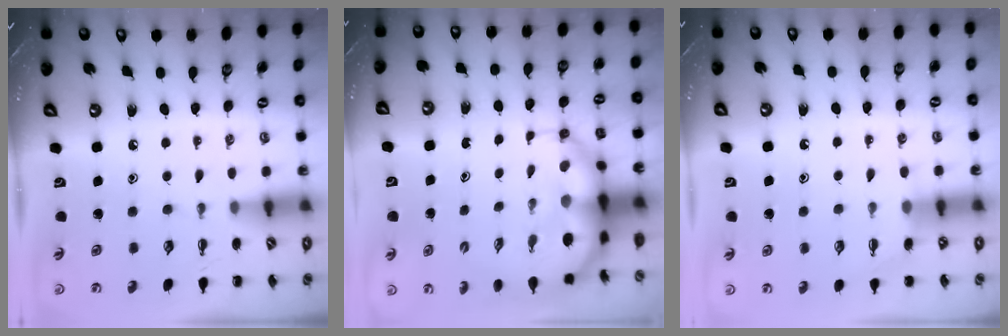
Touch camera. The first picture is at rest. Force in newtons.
{"total": 8.1, "press": 7.7, "slide": 2.4}
{"total": 4.5, "press": 4.3, "slide": 1.3}